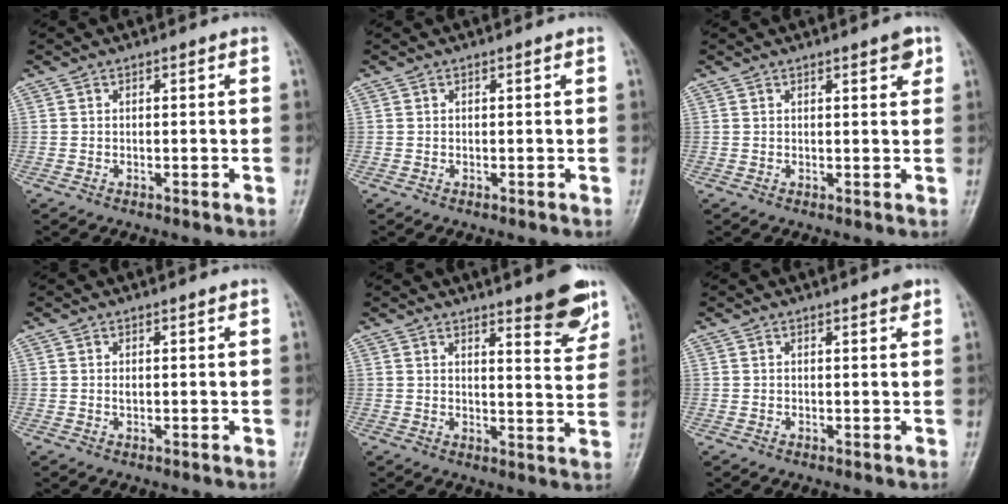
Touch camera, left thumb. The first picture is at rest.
{"total": 0.0}
{"total": 2.7, "force": [1.6, 0.7, 2.0], "torque": [-0.019, -0.006, 0.018]}
{"total": 0.9, "force": [0.4, 0.4, 0.8], "torque": [-0.010, -0.001, 0.007]}
{"total": 8.6, "force": [6.1, 1.9, 5.9], "torque": [-0.052, -0.043, 0.080]}
{"total": 1.4, "force": [1.0, 0.2, 1.0], "torque": [-0.012, -0.005, 0.012]}